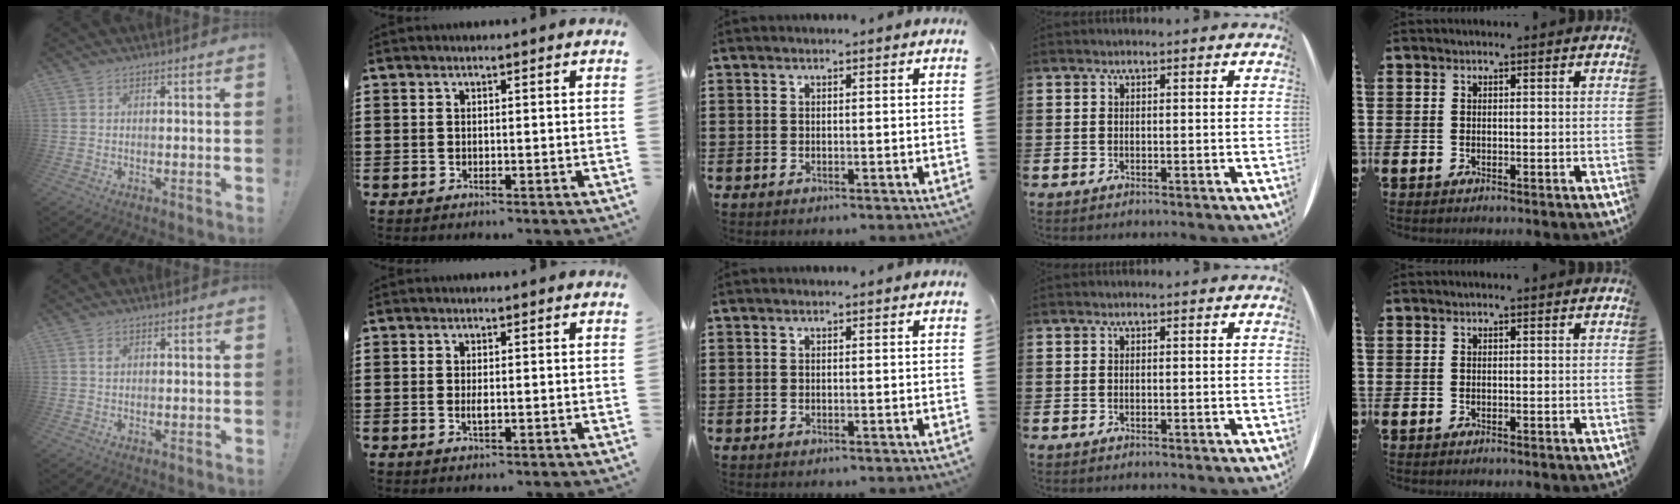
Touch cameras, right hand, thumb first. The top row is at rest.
{"thumb": {"total": 1.0, "force": [0.3, 0.8, 0.5], "torque": [-0.011, 0.002, 0.007]}, "index": {"total": 1.4, "force": [-0.2, 0.4, 1.3], "torque": [-0.032, -0.005, -0.006]}}